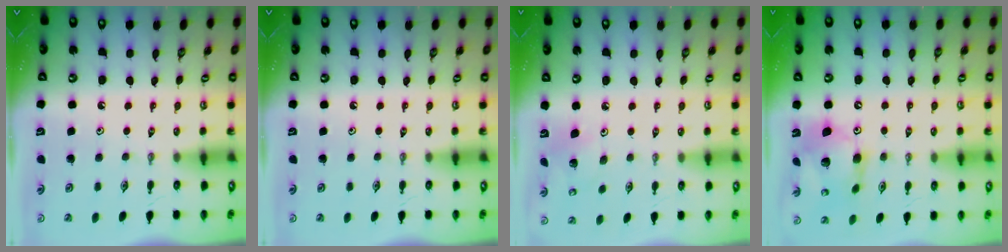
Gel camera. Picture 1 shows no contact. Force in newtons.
{"total": 0.0}
{"total": 4.6, "press": 4.6, "slide": 0.2}
{"total": 13.2, "press": 13.1, "slide": 1.3}